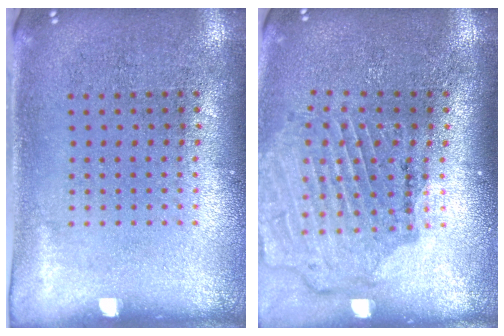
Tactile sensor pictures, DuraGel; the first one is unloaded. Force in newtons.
{"total": 1.6, "press": 1.6, "slide": 0.2}